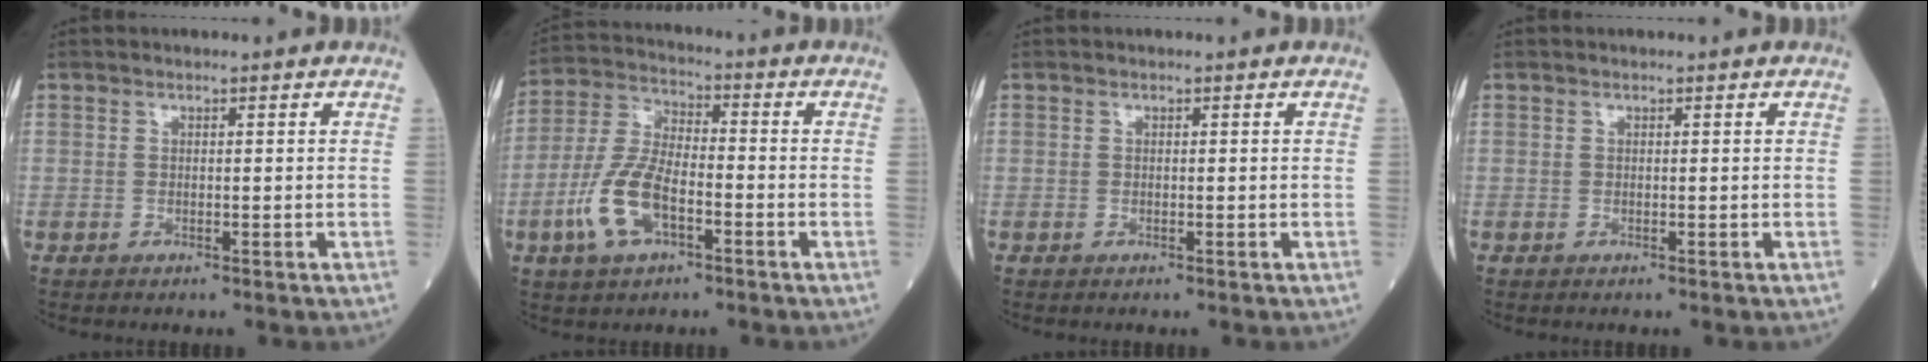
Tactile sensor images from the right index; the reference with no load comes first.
{"total": 10.4, "force": [-4.0, 4.3, 8.6], "torque": [-0.195, 0.005, -0.081]}
{"total": 0.0}
{"total": 0.0}